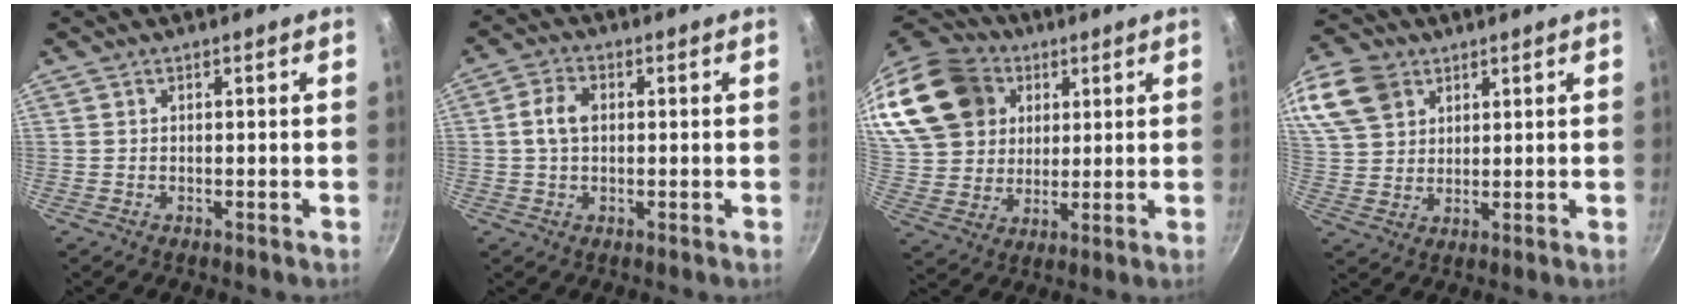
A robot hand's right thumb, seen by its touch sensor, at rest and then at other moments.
{"total": 5.1, "force": [0.5, 3.2, 3.9], "torque": [-0.076, 0.012, 0.004]}
{"total": 24.7, "force": [10.2, 19.1, 11.9], "torque": [-0.257, 0.020, 0.200]}
{"total": 13.8, "force": [6.9, 9.9, 6.7], "torque": [-0.135, 0.003, 0.139]}